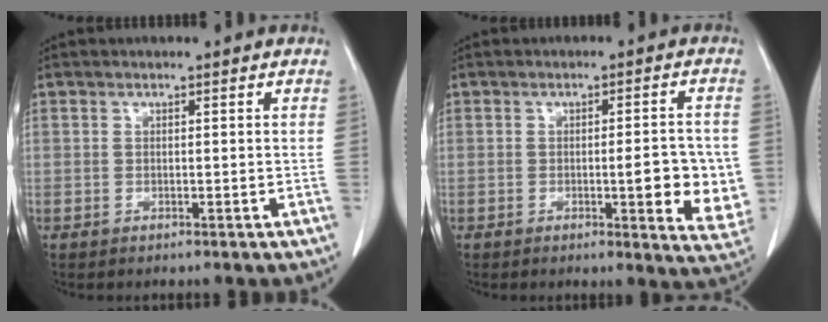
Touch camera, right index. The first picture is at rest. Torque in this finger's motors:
{"motor_torque": [0.31, 0.11, 0.16, 0.05]}